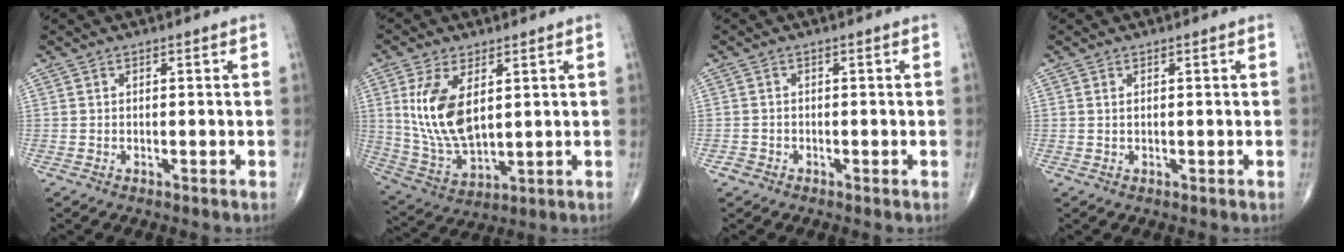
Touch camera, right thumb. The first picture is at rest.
{"total": 12.8, "force": [3.2, 6.5, 10.5], "torque": [-0.206, -0.019, 0.077]}
{"total": 1.0, "force": [-0.7, 0.7, 0.2], "torque": [0.000, 0.002, -0.017]}
{"total": 0.5, "force": [0.2, 0.2, 0.4], "torque": [-0.008, 0.003, 0.005]}